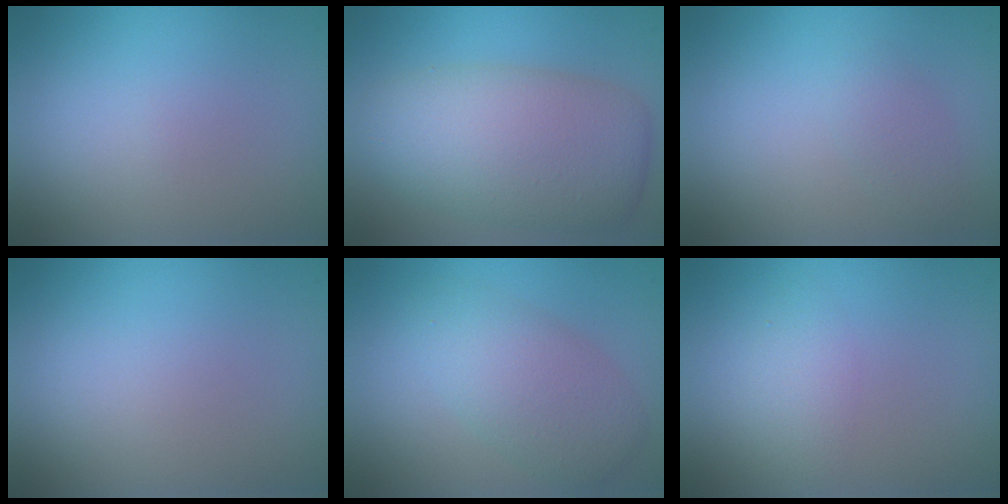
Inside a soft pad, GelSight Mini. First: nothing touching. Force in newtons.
{"total": 9.9, "press": 9.9, "slide": 0.2}
{"total": 1.3, "press": 1.3, "slide": 0.0}
{"total": 0.0}
{"total": 4.2, "press": 4.2, "slide": 0.1}
{"total": 1.8, "press": 1.8, "slide": 0.0}